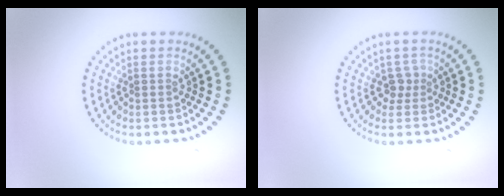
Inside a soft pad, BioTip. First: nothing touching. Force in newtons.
{"total": 1.5, "press": 1.0, "slide": 1.1}